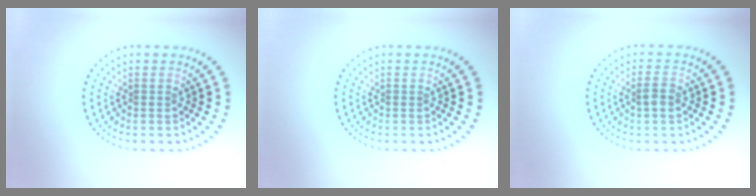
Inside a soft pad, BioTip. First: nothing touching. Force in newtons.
{"total": 0.0}
{"total": 1.7, "press": 1.7, "slide": 0.4}